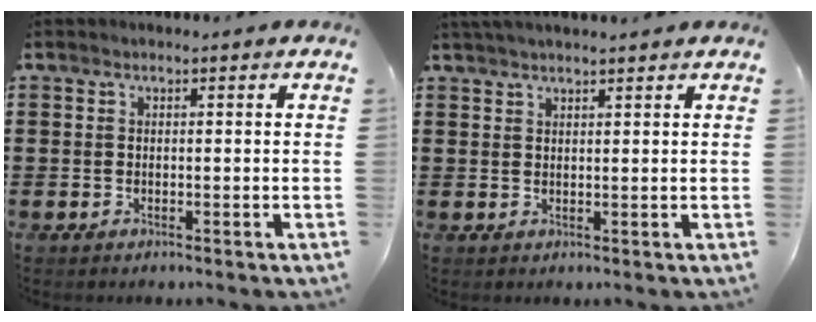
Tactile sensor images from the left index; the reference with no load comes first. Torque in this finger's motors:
{"motor_torque": [1.23, -0.91, 1.04, 0.11]}